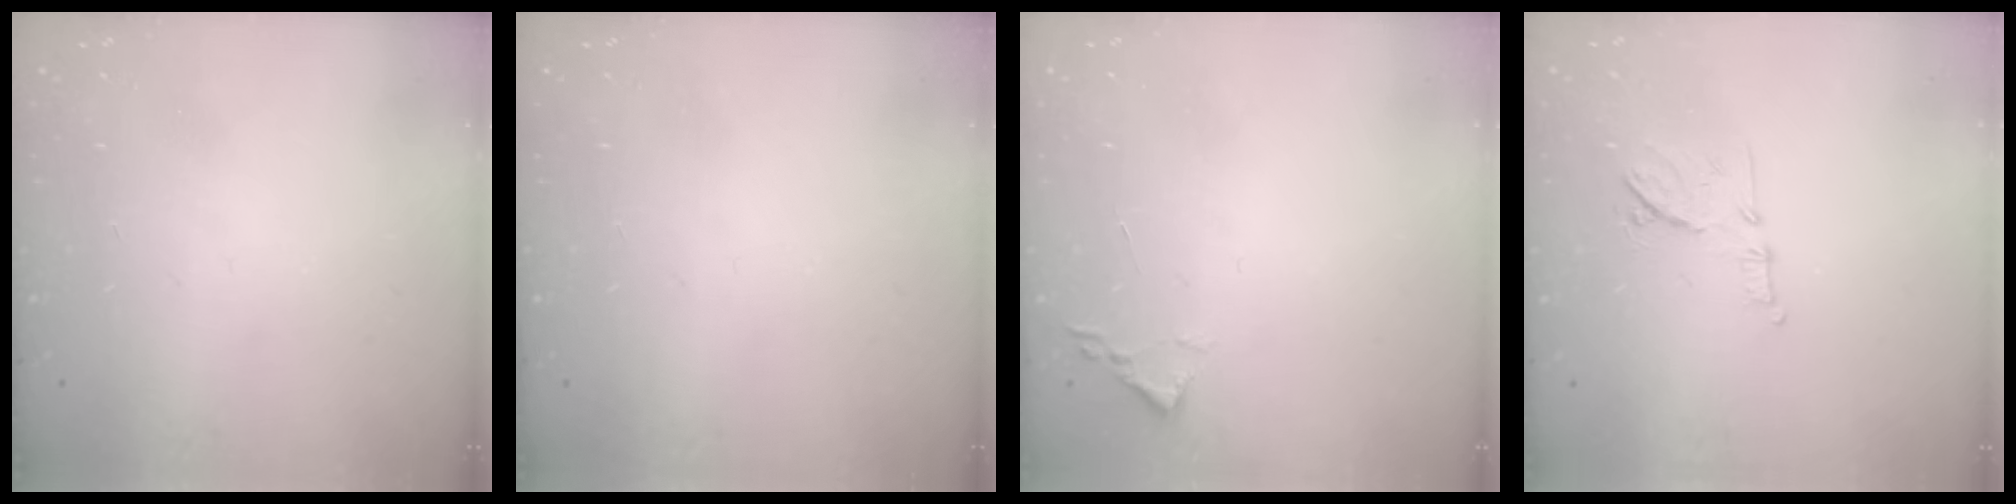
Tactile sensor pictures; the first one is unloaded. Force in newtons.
{"total": 0.0}
{"total": 1.8, "press": 1.7, "slide": 0.2}
{"total": 9.5, "press": 9.5, "slide": 0.8}